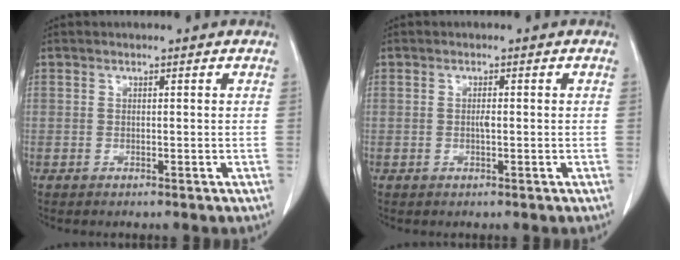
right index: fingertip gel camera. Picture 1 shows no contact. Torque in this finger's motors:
{"motor_torque": [0.39, -0.21, 0.17, 0.05]}